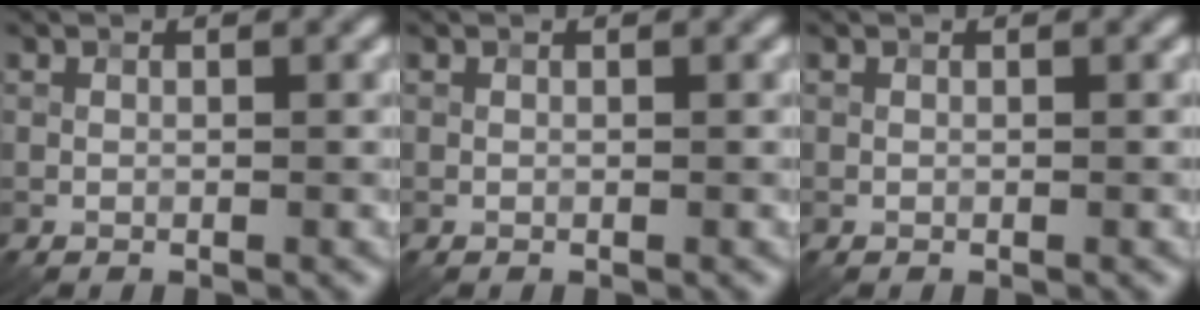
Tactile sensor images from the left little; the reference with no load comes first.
{"total": 0.0}
{"total": 0.0}